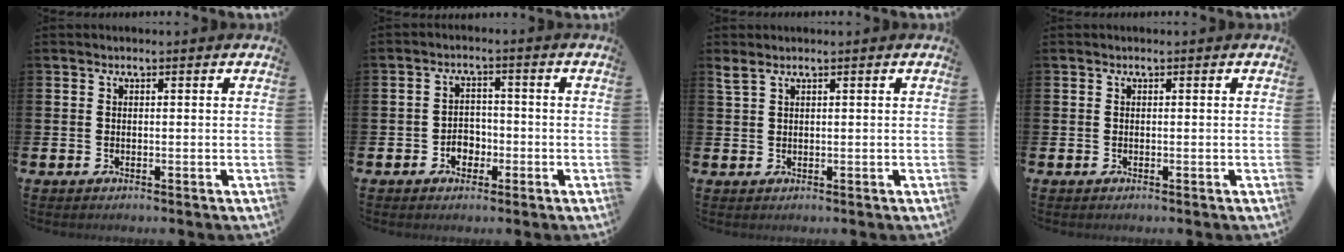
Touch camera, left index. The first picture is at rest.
{"total": 3.0, "force": [-1.4, 2.3, 1.2], "torque": [-0.020, 0.002, -0.034]}
{"total": 1.3, "force": [0.9, 0.3, 0.8], "torque": [-0.022, 0.005, 0.017]}
{"total": 0.0}